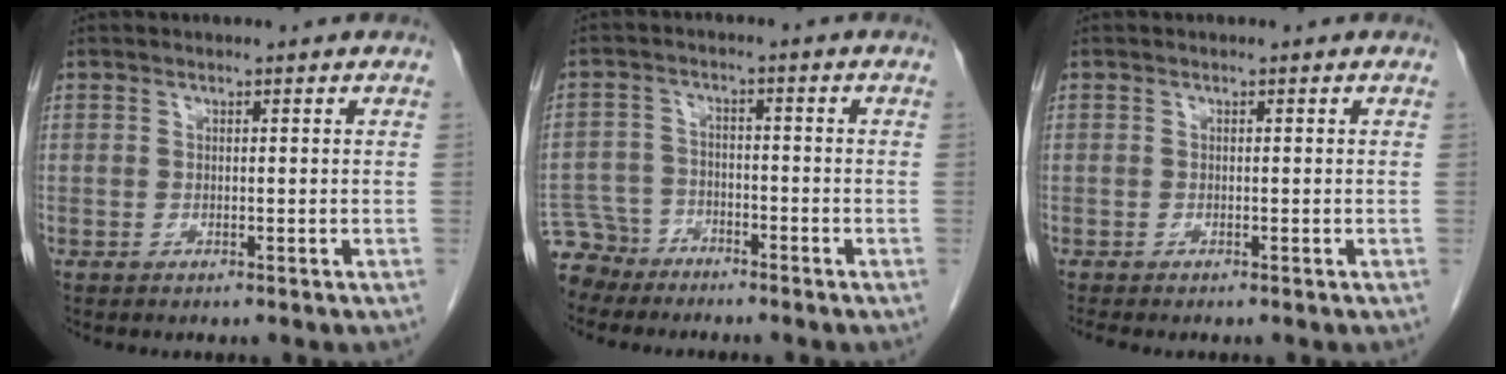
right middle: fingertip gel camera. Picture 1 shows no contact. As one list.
[{"total": 6.1, "force": [-5.7, 2.2, -0.3], "torque": [0.004, -0.003, -0.111]}, {"total": 1.2, "force": [-1.1, 0.1, 0.5], "torque": [-0.006, -0.001, -0.013]}]